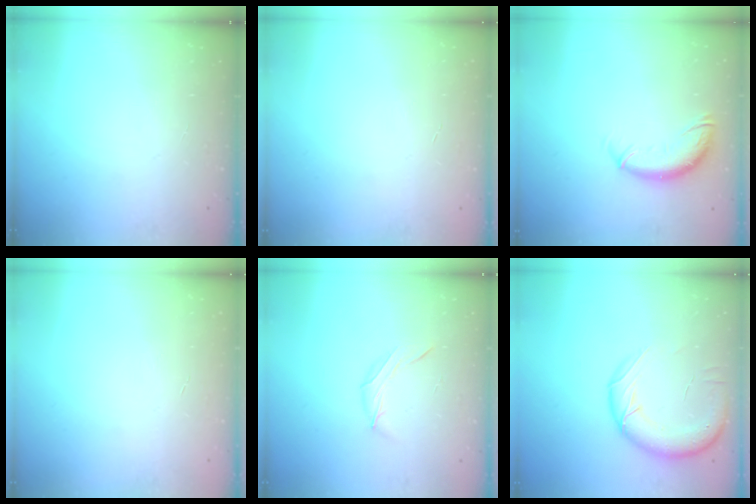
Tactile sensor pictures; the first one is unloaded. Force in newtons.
{"total": 0.0}
{"total": 10.3, "press": 10.3, "slide": 1.2}
{"total": 0.0}
{"total": 6.3, "press": 6.2, "slide": 1.0}
{"total": 17.6, "press": 17.3, "slide": 3.5}